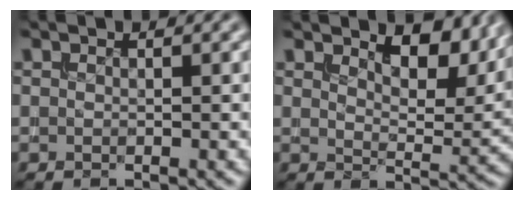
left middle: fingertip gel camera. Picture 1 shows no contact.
{"total": 6.7, "force": [4.3, 2.6, 4.4], "torque": [-0.063, -0.007, 0.063]}